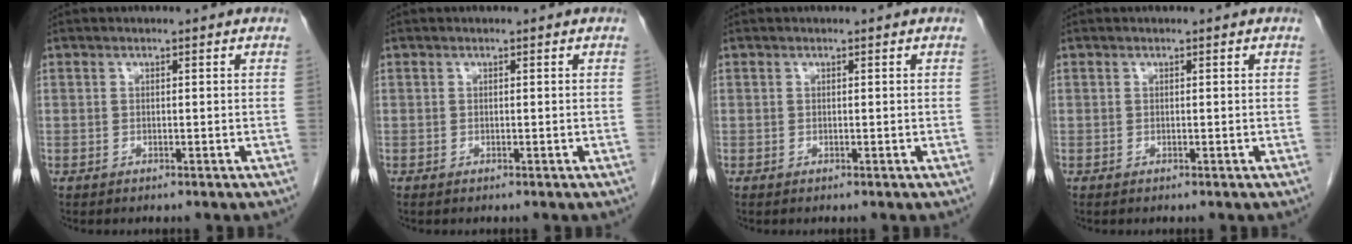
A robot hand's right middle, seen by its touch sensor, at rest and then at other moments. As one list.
[{"total": 0.0}, {"total": 0.0}, {"total": 0.0}]